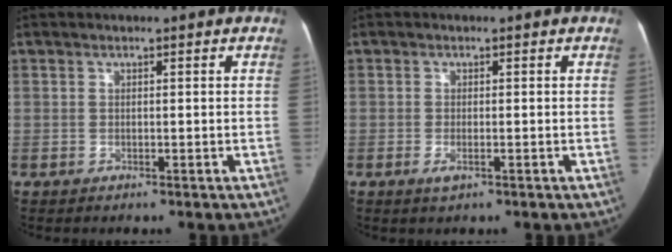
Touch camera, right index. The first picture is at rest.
{"total": 1.9, "force": [-0.8, 0.8, 1.5], "torque": [-0.027, 0.000, -0.011]}